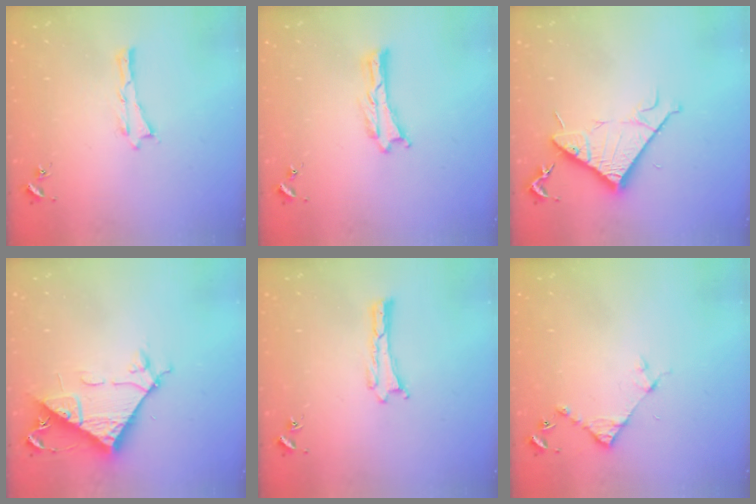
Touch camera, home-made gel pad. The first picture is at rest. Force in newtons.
{"total": 0.0}
{"total": 8.3, "press": 8.3, "slide": 0.6}
{"total": 8.1, "press": 8.1, "slide": 0.9}
{"total": 0.0}
{"total": 4.3, "press": 4.3, "slide": 0.4}